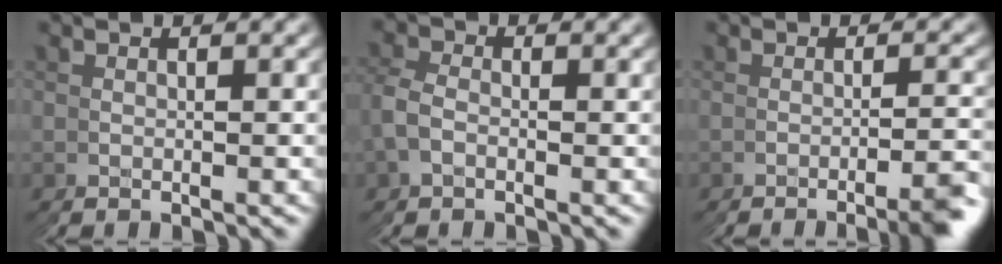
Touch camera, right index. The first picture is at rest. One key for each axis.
{"total": 2.3, "fx": -0.1, "fy": 2.2, "fz": -0.5, "tx": -0.011, "ty": 0.003, "tz": -0.007}
{"total": 2.7, "fx": -1.9, "fy": -1.2, "fz": 1.4, "tx": -0.014, "ty": 0.016, "tz": -0.040}